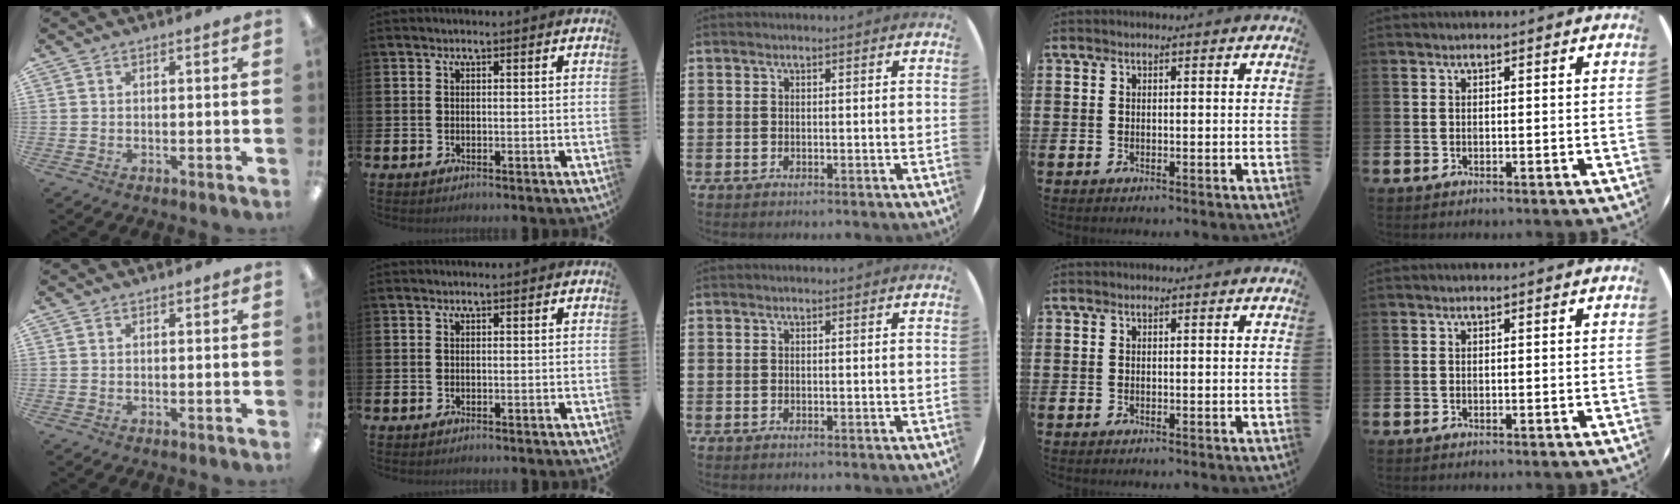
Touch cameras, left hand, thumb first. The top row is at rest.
{}